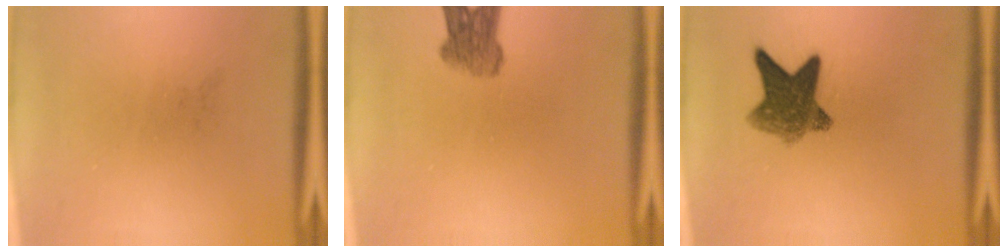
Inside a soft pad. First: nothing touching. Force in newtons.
{"total": 4.7}
{"total": 7.9}